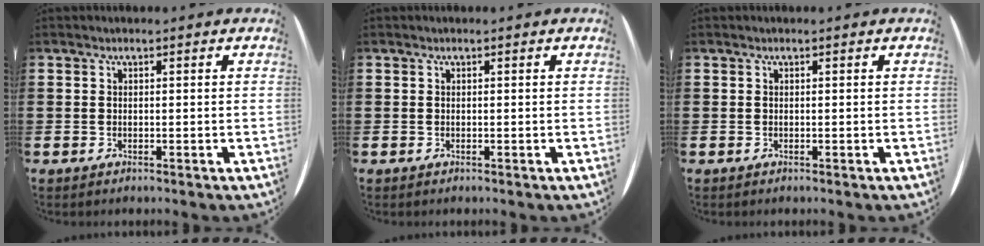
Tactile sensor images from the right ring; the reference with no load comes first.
{"total": 0.0}
{"total": 0.0}